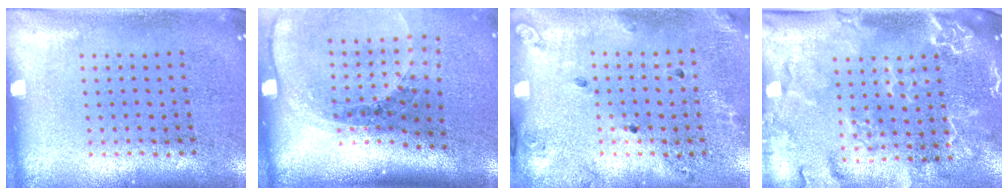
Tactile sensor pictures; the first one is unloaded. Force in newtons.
{"total": 1.9, "press": 1.6, "slide": 1.0}
{"total": 1.6, "press": 1.3, "slide": 0.9}
{"total": 2.8, "press": 2.5, "slide": 1.3}